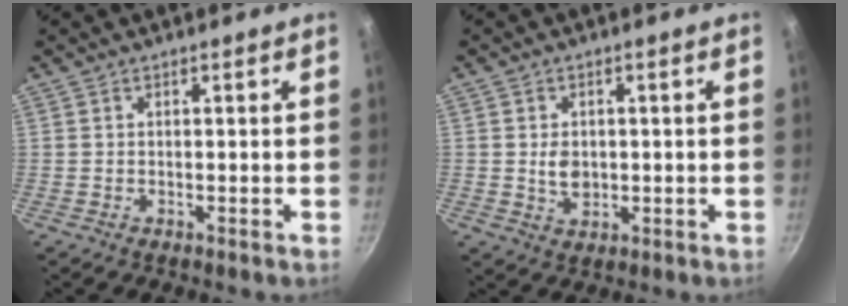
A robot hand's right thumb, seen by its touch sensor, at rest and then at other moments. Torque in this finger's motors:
{"motor_torque": [-0.11, -0.03, 0.06, 0.00, 0.01]}